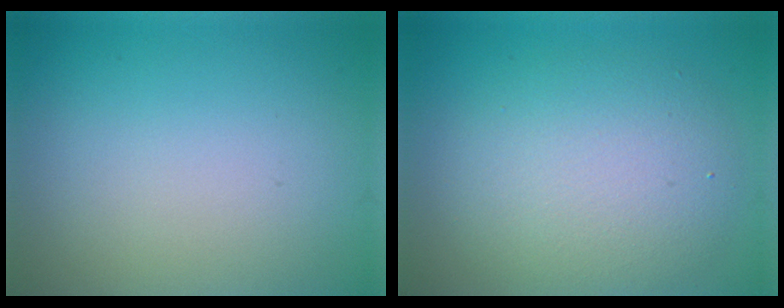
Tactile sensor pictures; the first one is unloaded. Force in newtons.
{"total": 6.0, "press": 6.0, "slide": 0.3}